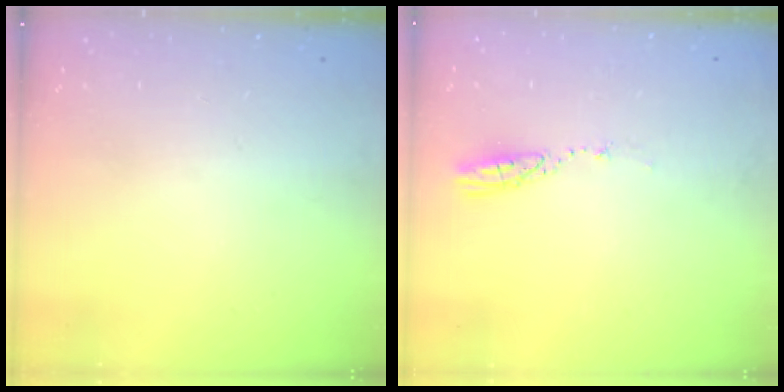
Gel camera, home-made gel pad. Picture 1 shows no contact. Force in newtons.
{"total": 3.7, "press": 3.6, "slide": 0.3}